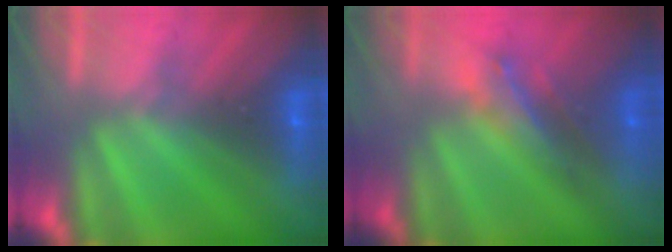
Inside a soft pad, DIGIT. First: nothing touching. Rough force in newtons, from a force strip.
{"total": 2.7}